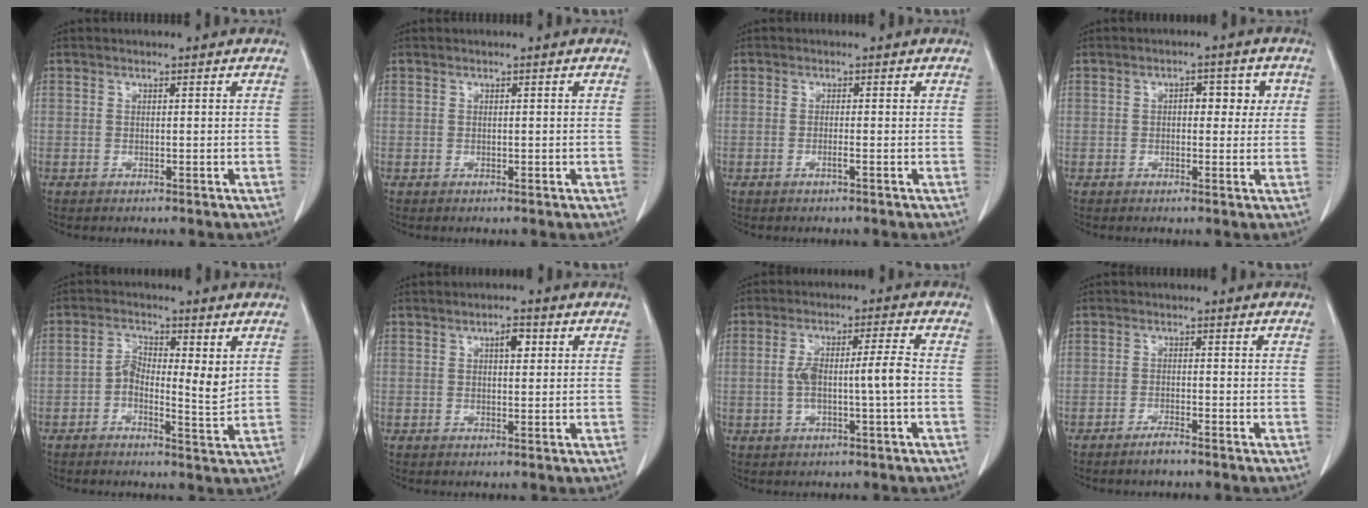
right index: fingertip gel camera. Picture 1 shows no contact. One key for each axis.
{"total": 0.0}
{"total": 0.9, "fx": -0.5, "fy": -0.1, "fz": 0.8, "tx": -0.014, "ty": 0.000, "tz": -0.009}
{"total": 4.3, "fx": 0.9, "fy": 2.3, "fz": 3.6, "tx": -0.041, "ty": 0.016, "tz": 0.010}
{"total": 6.0, "fx": 0.6, "fy": 2.4, "fz": 5.4, "tx": -0.087, "ty": 0.010, "tz": 0.006}
{"total": 2.6, "fx": 0.9, "fy": 1.0, "fz": 2.2, "tx": -0.035, "ty": 0.003, "tz": 0.013}
{"total": 6.9, "fx": -0.7, "fy": 0.4, "fz": 6.8, "tx": -0.133, "ty": 0.017, "tz": -0.009}
{"total": 2.0, "fx": -1.7, "fy": 0.1, "fz": 1.1, "tx": -0.025, "ty": -0.003, "tz": -0.030}